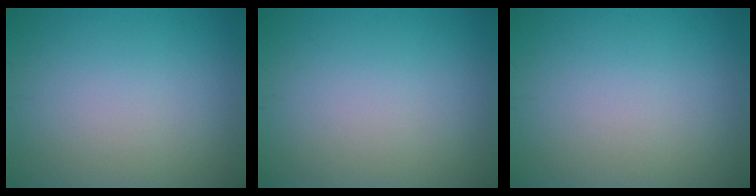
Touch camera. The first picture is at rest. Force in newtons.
{"total": 0.0}
{"total": 0.0}